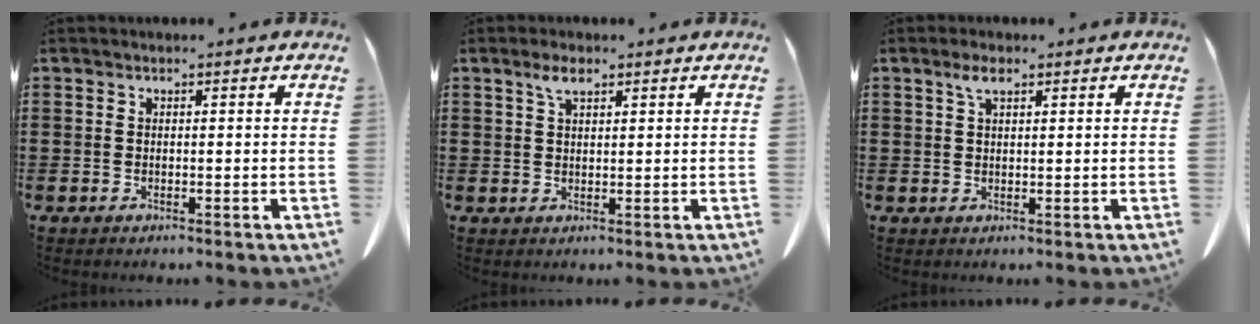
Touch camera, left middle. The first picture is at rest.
{"total": 2.7, "force": [1.5, 0.9, 2.0], "torque": [-0.044, 0.003, 0.028]}
{"total": 2.5, "force": [1.4, 0.9, 1.9], "torque": [-0.041, 0.003, 0.025]}